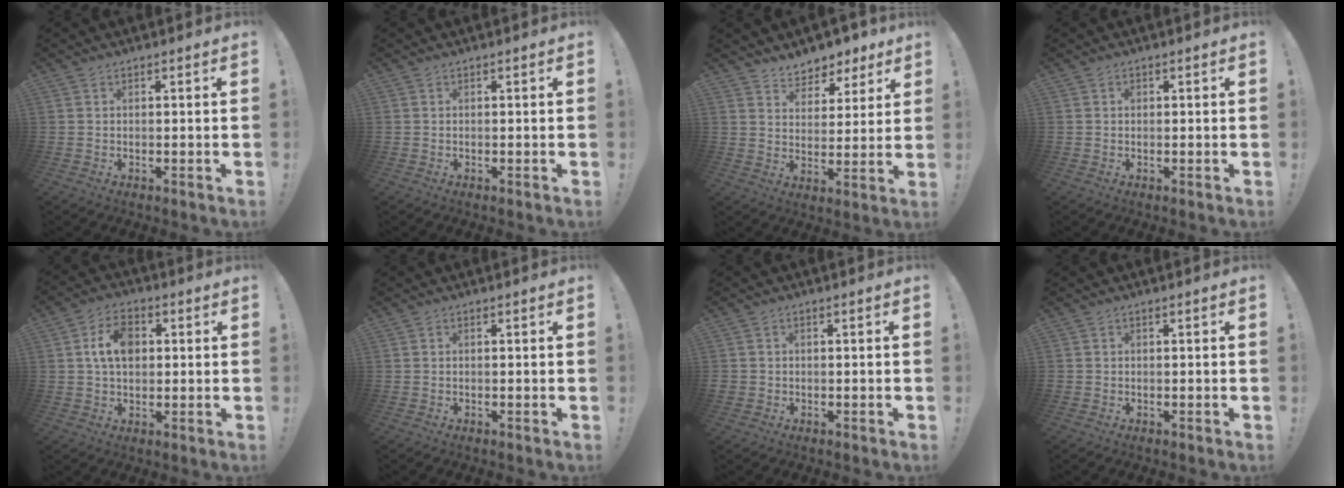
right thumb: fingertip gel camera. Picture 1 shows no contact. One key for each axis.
{"total": 0.0}
{"total": 6.9, "fx": 5.6, "fy": 3.9, "fz": 0.9, "tx": -0.008, "ty": -0.053, "tz": 0.106}
{"total": 0.5, "fx": 0.1, "fy": 0.5, "fz": 0.2, "tx": 0.002, "ty": 0.001, "tz": 0.000}
{"total": 9.1, "fx": 1.6, "fy": 6.2, "fz": 6.5, "tx": -0.097, "ty": 0.010, "tz": 0.030}
{"total": 0.0}
{"total": 1.5, "fx": -0.6, "fy": 1.3, "fz": 0.3, "tx": -0.005, "ty": 0.005, "tz": -0.010}
{"total": 0.6, "fx": -0.4, "fy": 0.5, "fz": 0.1, "tx": -0.001, "ty": 0.003, "tz": -0.007}